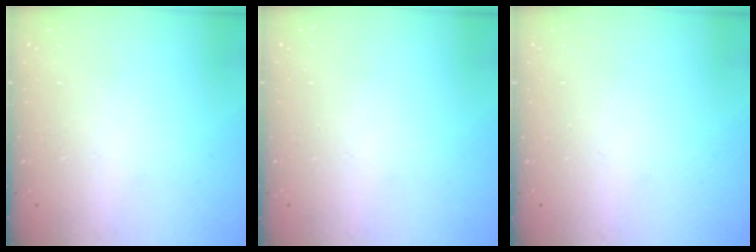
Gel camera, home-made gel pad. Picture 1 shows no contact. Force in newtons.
{"total": 0.0}
{"total": 0.0}